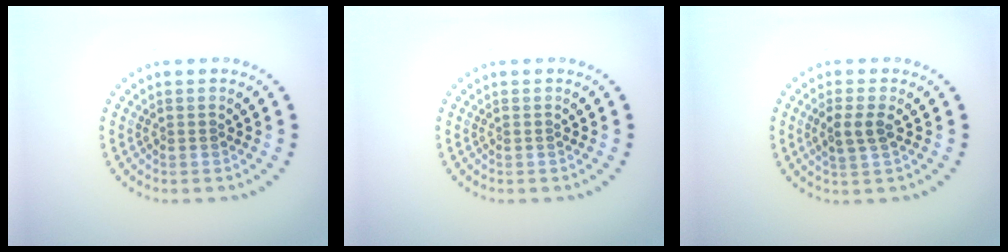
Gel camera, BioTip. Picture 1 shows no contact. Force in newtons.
{"total": 0.0}
{"total": 2.0, "press": 2.0, "slide": 0.6}